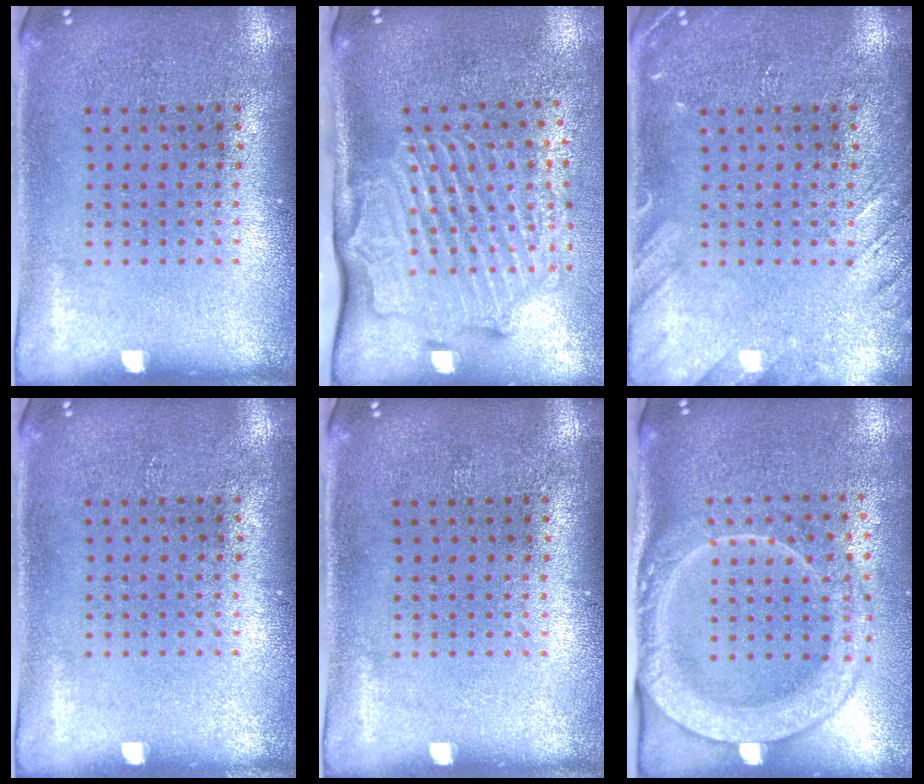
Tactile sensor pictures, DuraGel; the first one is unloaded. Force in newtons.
{"total": 2.8, "press": 2.2, "slide": 1.8}
{"total": 2.1, "press": 2.1, "slide": 0.2}
{"total": 0.0}
{"total": 0.0}
{"total": 2.4, "press": 2.1, "slide": 1.2}